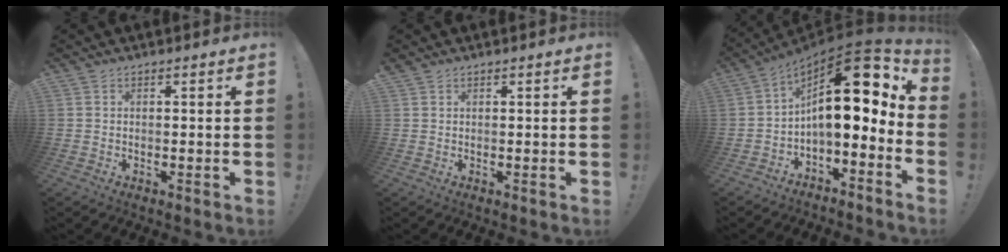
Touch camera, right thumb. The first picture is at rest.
{"total": 0.6, "force": [0.5, 0.3, 0.1], "torque": [0.003, -0.002, 0.008]}
{"total": 19.0, "force": [4.7, 7.9, 16.6], "torque": [-0.257, -0.033, 0.081]}